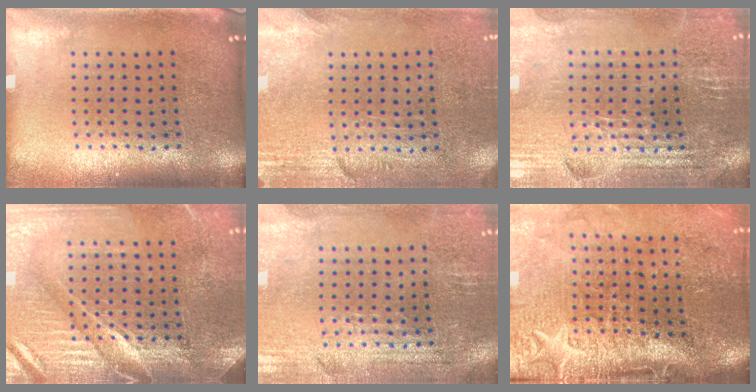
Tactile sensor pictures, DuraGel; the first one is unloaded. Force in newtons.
{"total": 2.8, "press": 2.4, "slide": 1.4}
{"total": 2.8, "press": 2.8, "slide": 0.5}
{"total": 4.0, "press": 3.7, "slide": 1.5}
{"total": 0.9, "press": 0.8, "slide": 0.4}
{"total": 4.5, "press": 3.8, "slide": 2.6}